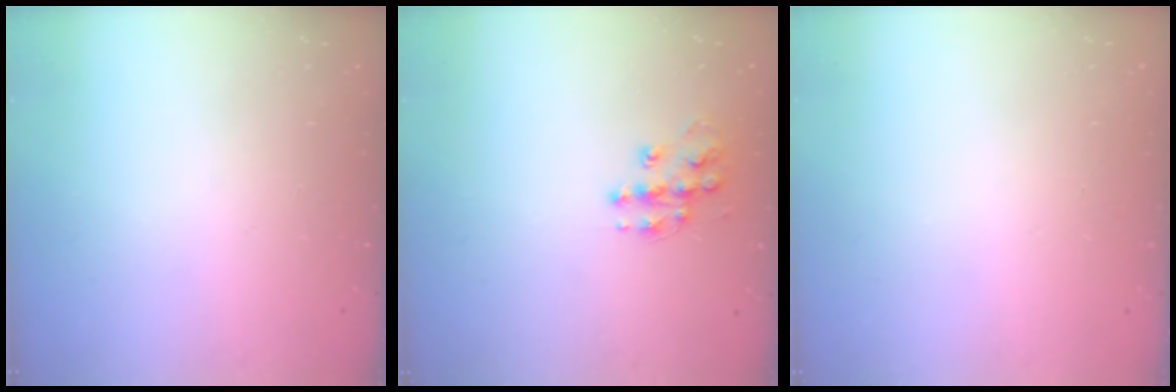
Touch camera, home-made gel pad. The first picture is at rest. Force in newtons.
{"total": 10.8, "press": 10.8, "slide": 0.6}
{"total": 0.0}